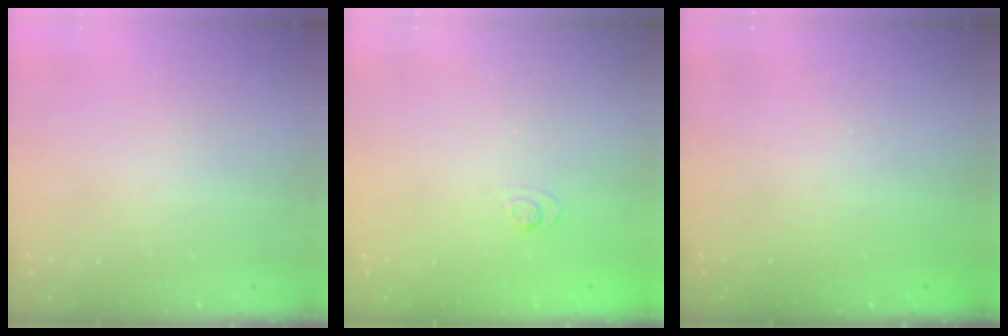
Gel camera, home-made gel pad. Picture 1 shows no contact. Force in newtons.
{"total": 3.6, "press": 3.3, "slide": 1.4}
{"total": 2.3, "press": 2.2, "slide": 0.8}